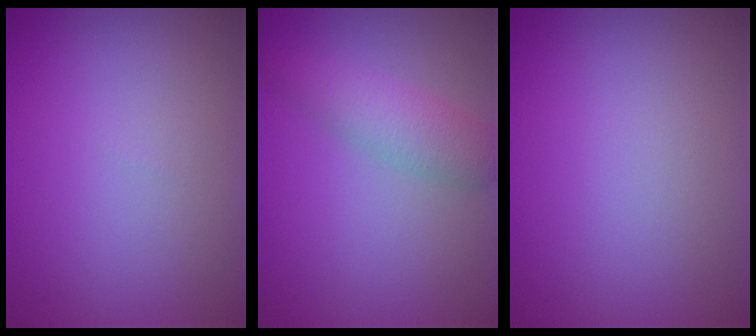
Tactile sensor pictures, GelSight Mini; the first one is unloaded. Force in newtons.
{"total": 3.0, "press": 3.0, "slide": 0.1}
{"total": 0.0}